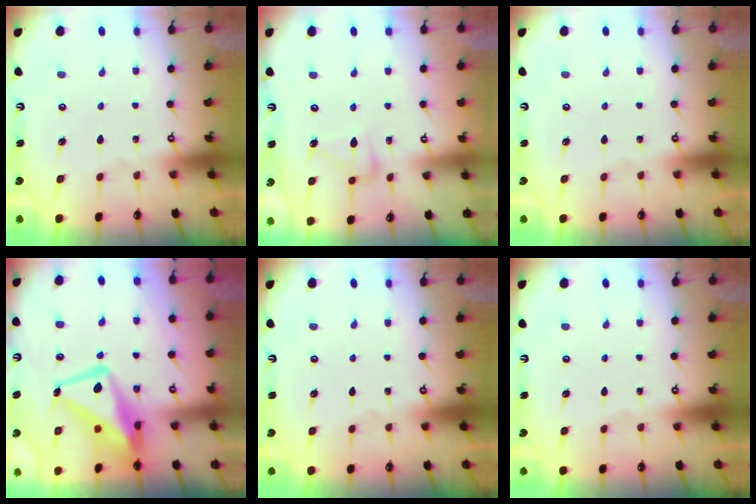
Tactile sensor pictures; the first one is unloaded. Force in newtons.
{"total": 7.6, "press": 7.5, "slide": 0.5}
{"total": 0.0}
{"total": 13.8, "press": 13.8, "slide": 1.3}
{"total": 0.0}
{"total": 0.0}